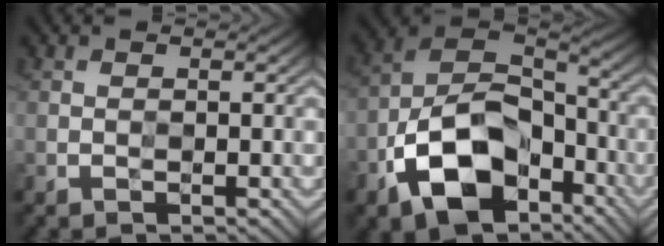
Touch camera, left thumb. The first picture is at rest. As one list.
[{"total": 12.2, "force": [-6.7, 7.2, 7.1], "torque": [-0.142, -0.012, -0.142]}]